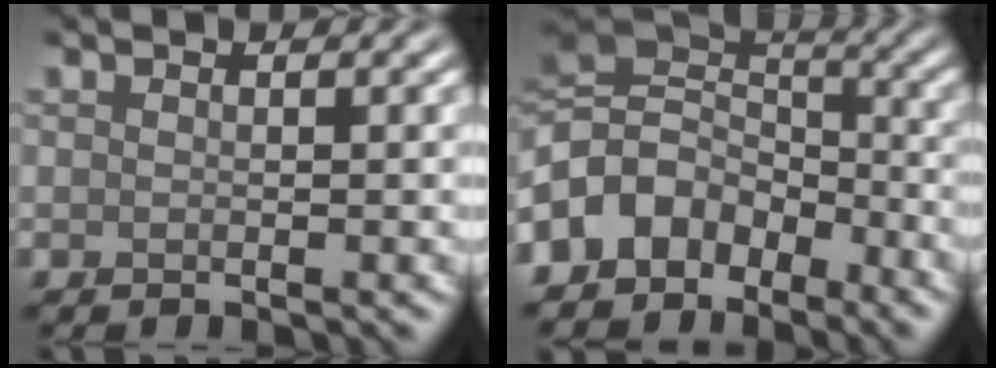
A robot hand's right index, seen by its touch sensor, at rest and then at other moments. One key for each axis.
{"total": 7.6, "fx": -4.3, "fy": 5.1, "fz": 3.6, "tx": -0.055, "ty": 0.008, "tz": -0.100}